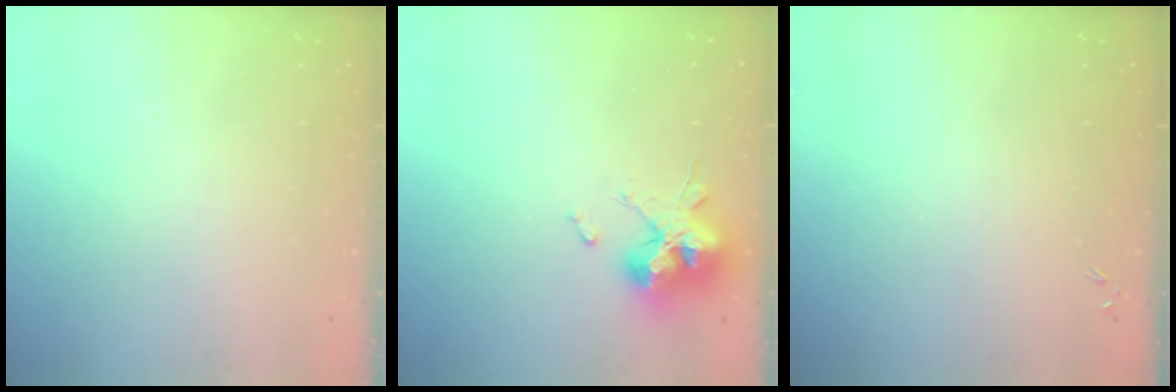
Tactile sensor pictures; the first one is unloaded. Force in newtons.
{"total": 18.8, "press": 18.8, "slide": 0.4}
{"total": 0.0}